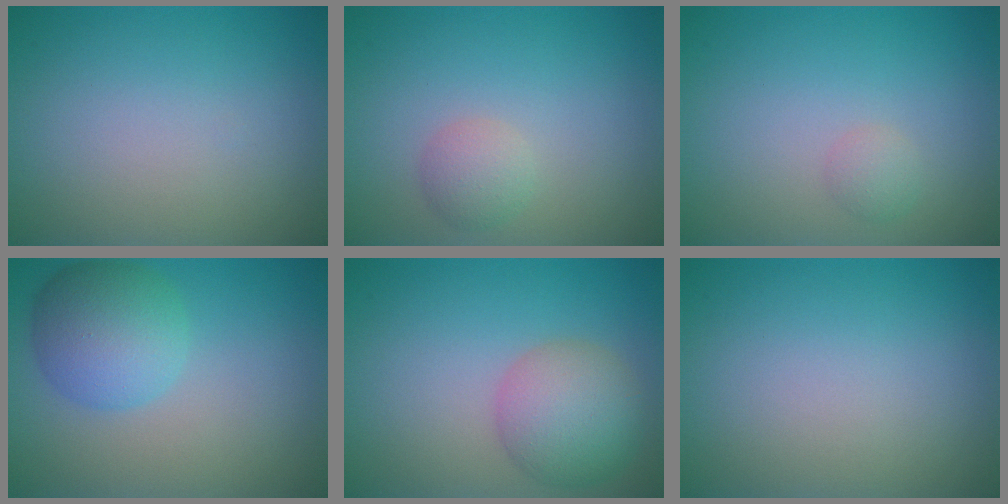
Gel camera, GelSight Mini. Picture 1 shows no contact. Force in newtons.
{"total": 1.8, "press": 1.8, "slide": 0.1}
{"total": 1.1, "press": 1.1, "slide": 0.1}
{"total": 5.4, "press": 5.4, "slide": 0.2}
{"total": 5.0, "press": 5.0, "slide": 0.2}
{"total": 0.0}